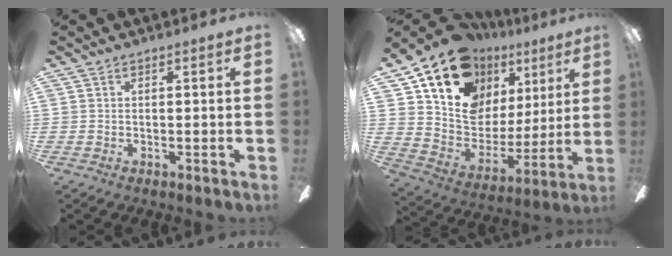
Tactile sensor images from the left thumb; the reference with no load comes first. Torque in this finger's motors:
{"motor_torque": [2.20, 2.81, 1.35, -1.42, 0.13]}